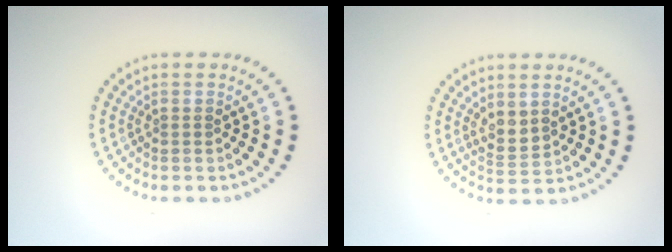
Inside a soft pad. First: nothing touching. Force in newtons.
{"total": 2.1, "press": 1.7, "slide": 1.3}